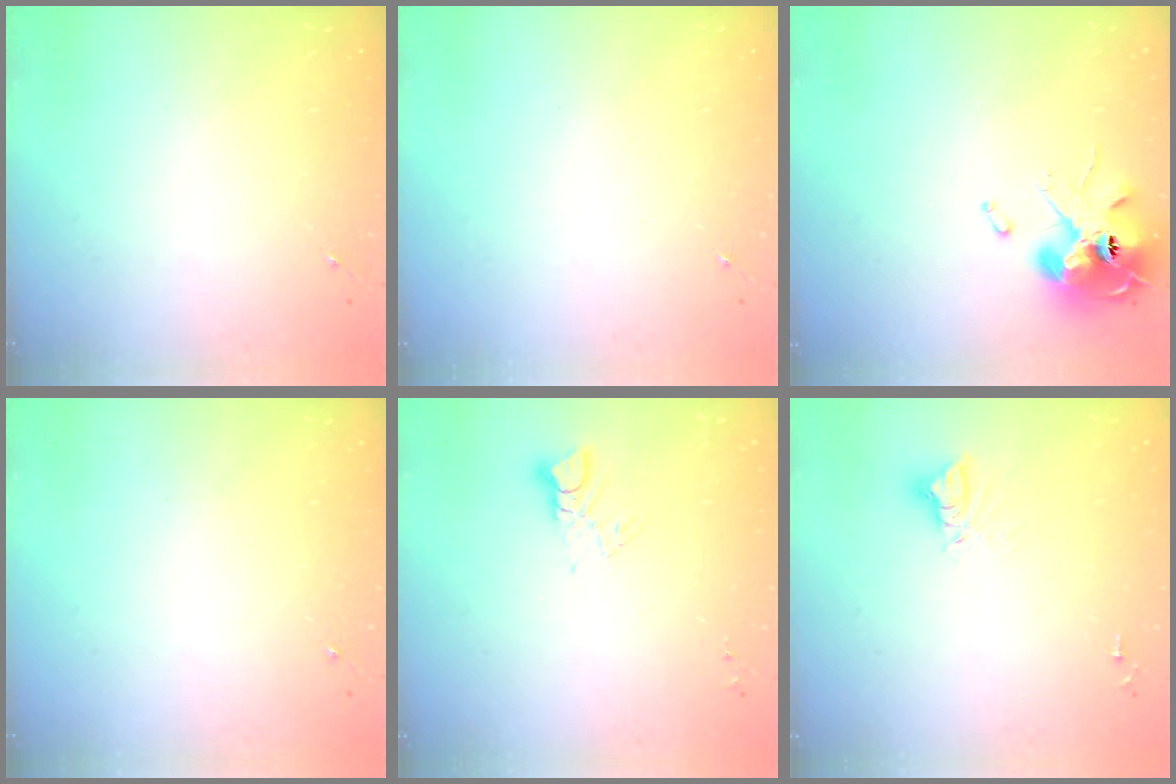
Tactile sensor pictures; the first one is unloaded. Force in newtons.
{"total": 0.0}
{"total": 11.9, "press": 11.7, "slide": 1.7}
{"total": 0.0}
{"total": 4.5, "press": 4.5, "slide": 0.5}
{"total": 7.3, "press": 7.3, "slide": 0.7}